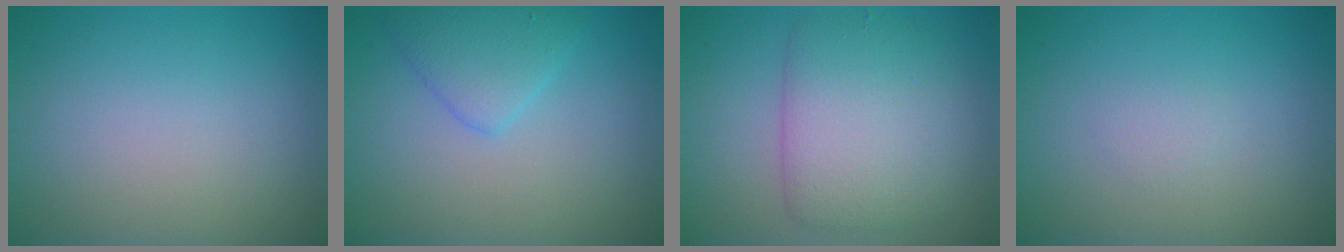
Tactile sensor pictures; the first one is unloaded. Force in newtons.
{"total": 2.7, "press": 2.7, "slide": 0.2}
{"total": 6.0, "press": 6.0, "slide": 0.2}
{"total": 0.7, "press": 0.7, "slide": 0.1}